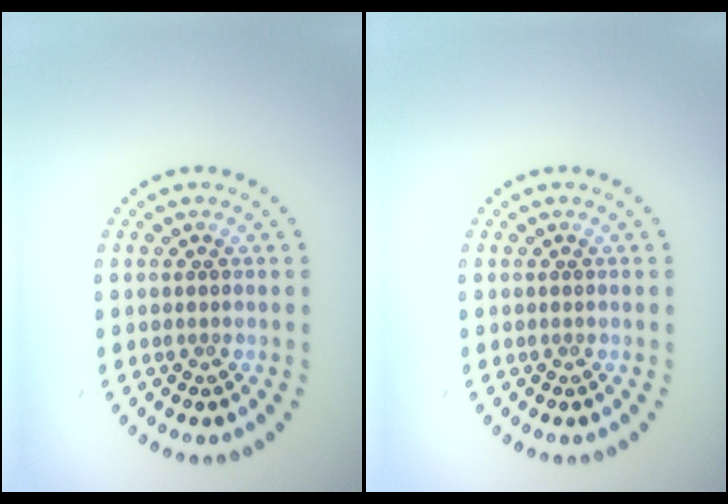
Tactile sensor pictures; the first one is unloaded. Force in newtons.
{"total": 0.0}